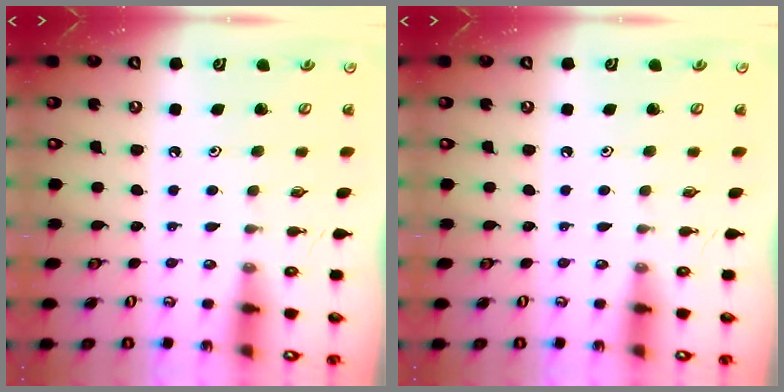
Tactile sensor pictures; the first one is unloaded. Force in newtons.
{"total": 0.0}